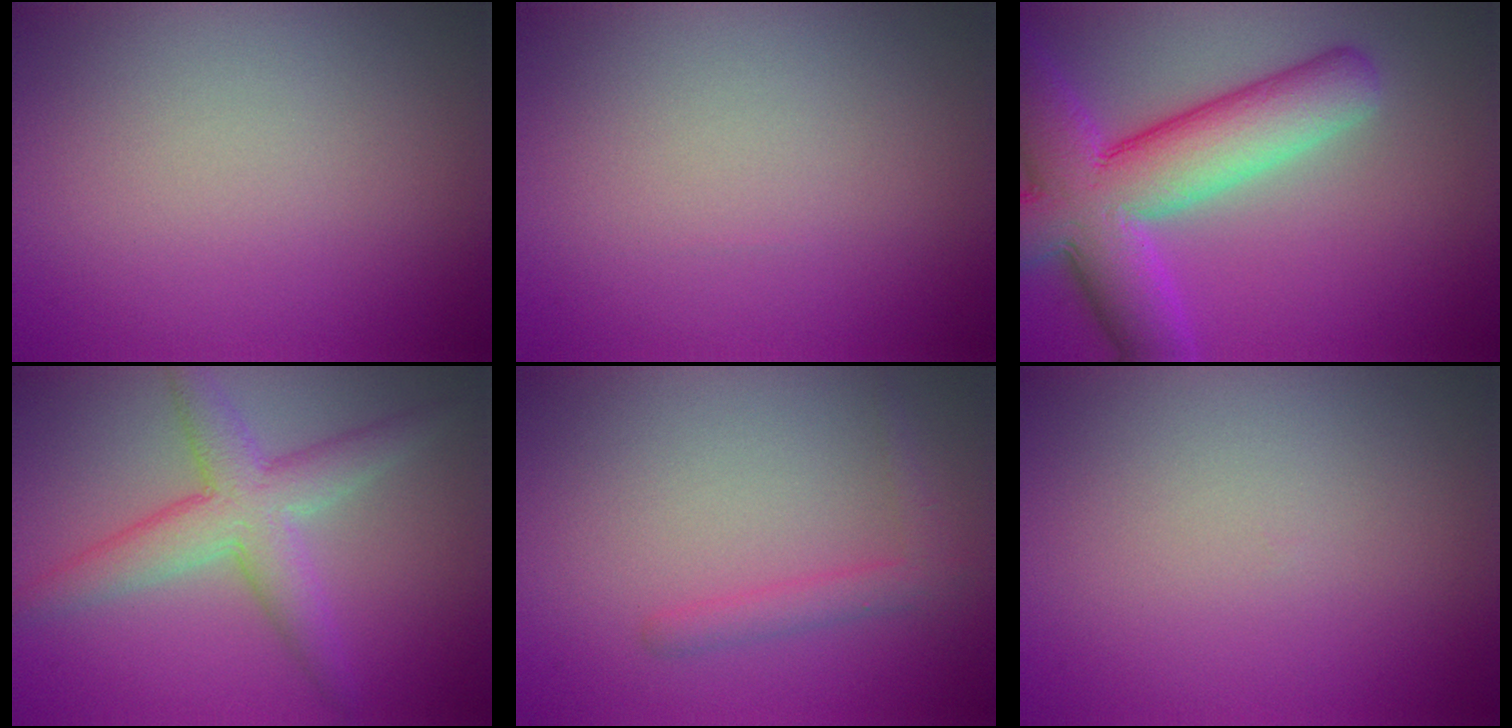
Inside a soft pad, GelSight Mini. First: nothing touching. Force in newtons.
{"total": 0.0}
{"total": 10.7, "press": 10.7, "slide": 0.6}
{"total": 4.9, "press": 4.9, "slide": 0.1}
{"total": 1.7, "press": 1.7, "slide": 0.1}
{"total": 0.0}